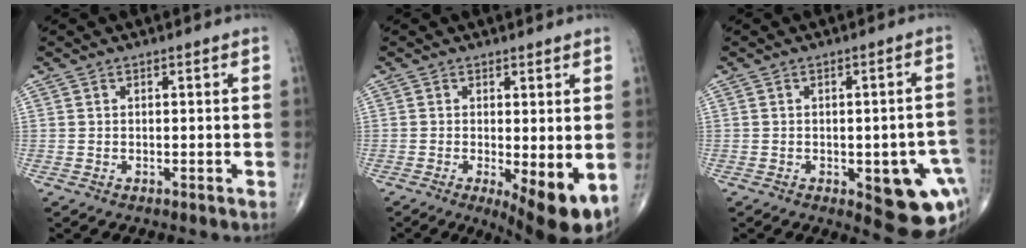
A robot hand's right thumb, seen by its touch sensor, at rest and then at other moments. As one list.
[{"total": 8.9, "force": [-2.0, 2.6, 8.2], "torque": [-0.113, -0.023, -0.022]}, {"total": 14.9, "force": [-4.2, 6.2, 12.9], "torque": [-0.121, 0.010, -0.029]}]